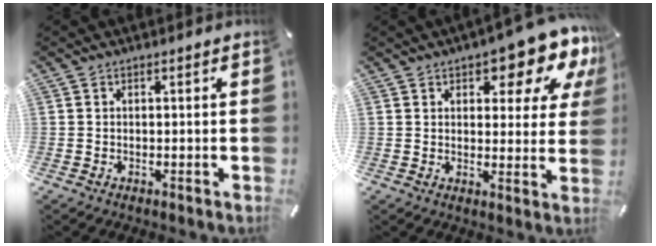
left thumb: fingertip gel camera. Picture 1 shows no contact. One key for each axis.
{"total": 11.6, "fx": 7.6, "fy": 4.8, "fz": 7.4, "tx": -0.079, "ty": -0.057, "tz": 0.125}